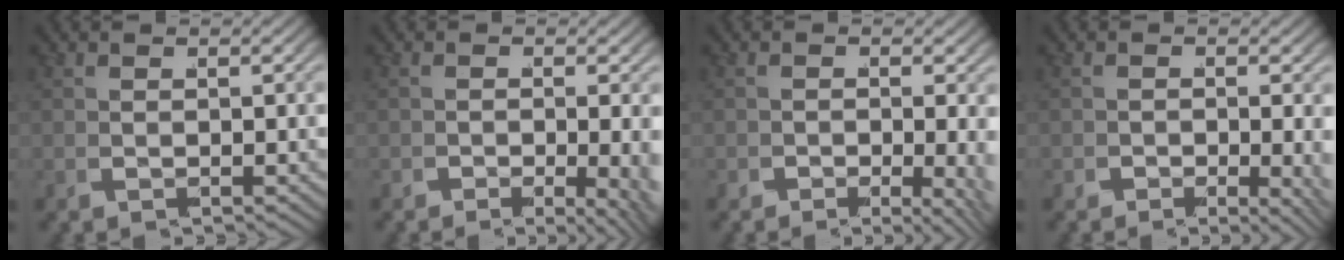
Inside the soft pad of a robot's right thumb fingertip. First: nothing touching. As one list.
[{"total": 3.5, "force": [-1.6, 1.0, 2.9], "torque": [-0.044, -0.027, -0.020]}, {"total": 2.8, "force": [-1.4, 0.9, 2.2], "torque": [-0.032, -0.025, -0.020]}, {"total": 2.3, "force": [-1.0, 0.8, 1.8], "torque": [-0.026, -0.021, -0.016]}]